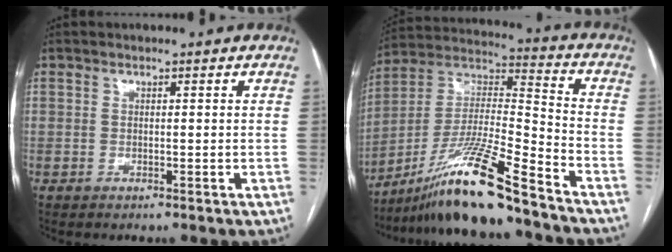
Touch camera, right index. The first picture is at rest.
{"total": 17.3, "force": [-13.2, -0.3, 11.1], "torque": [-0.221, -0.007, -0.240]}